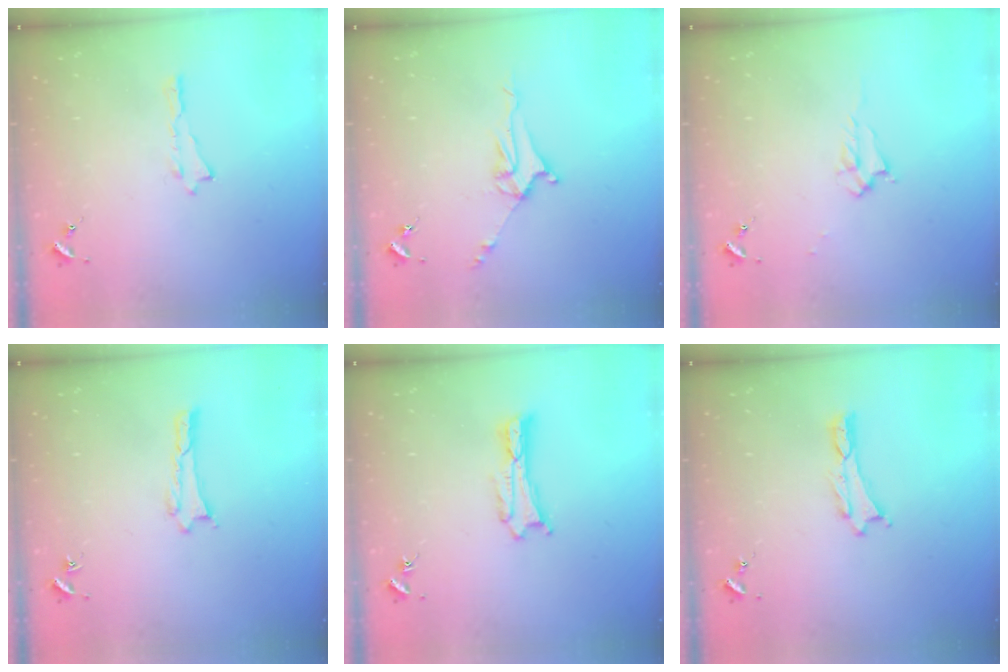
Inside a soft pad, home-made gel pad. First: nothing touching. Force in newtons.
{"total": 5.1, "press": 5.1, "slide": 0.6}
{"total": 1.7, "press": 1.6, "slide": 0.2}
{"total": 0.0}
{"total": 0.5, "press": 0.5, "slide": 0.2}
{"total": 0.0}